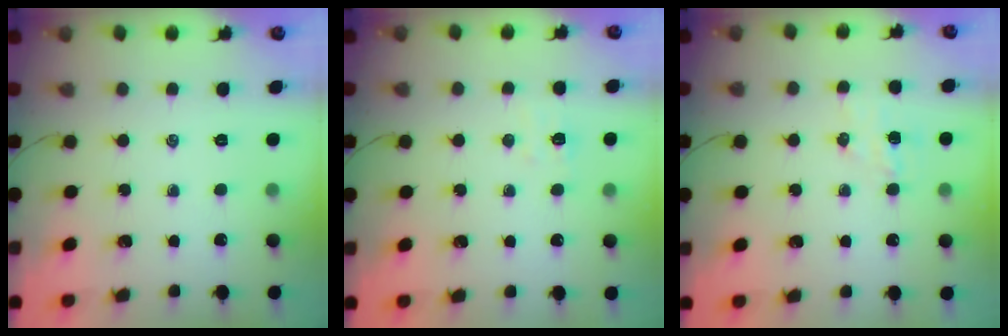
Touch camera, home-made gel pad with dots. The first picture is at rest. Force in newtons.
{"total": 4.6, "press": 4.5, "slide": 1.0}
{"total": 4.8, "press": 4.7, "slide": 1.1}